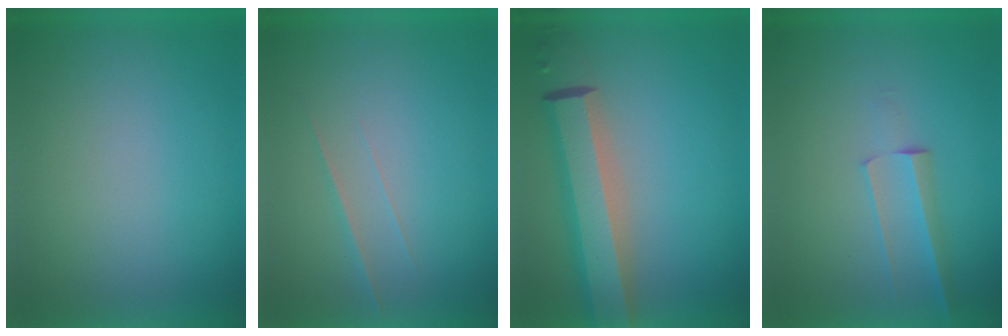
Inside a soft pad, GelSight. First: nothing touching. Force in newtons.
{"total": 1.5}
{"total": 8.1}
{"total": 2.5}